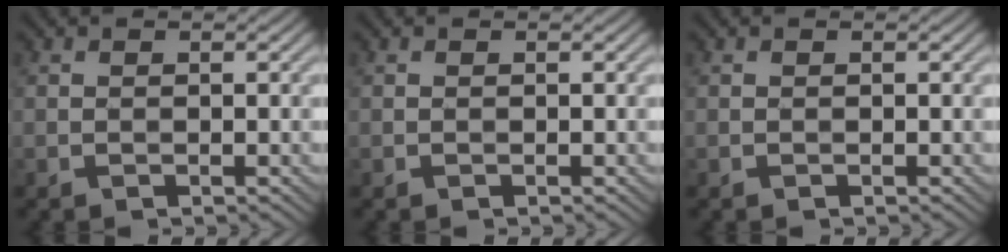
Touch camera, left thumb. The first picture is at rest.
{"total": 0.0}
{"total": 0.0}